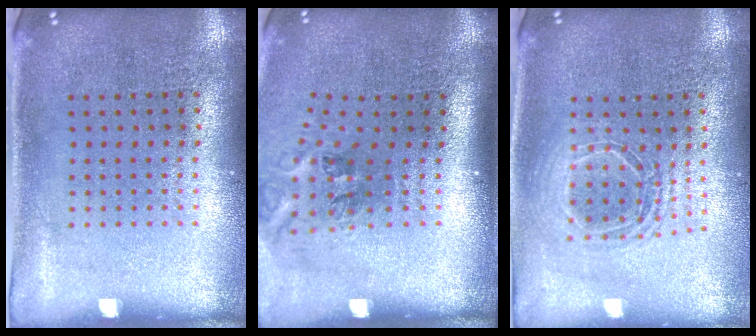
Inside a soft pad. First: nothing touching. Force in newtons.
{"total": 1.7, "press": 1.1, "slide": 1.2}
{"total": 1.7, "press": 1.4, "slide": 0.9}